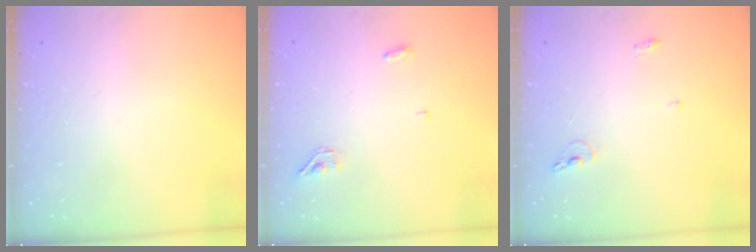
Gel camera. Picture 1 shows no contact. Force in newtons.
{"total": 3.8, "press": 3.5, "slide": 1.4}
{"total": 6.6, "press": 6.6, "slide": 0.7}